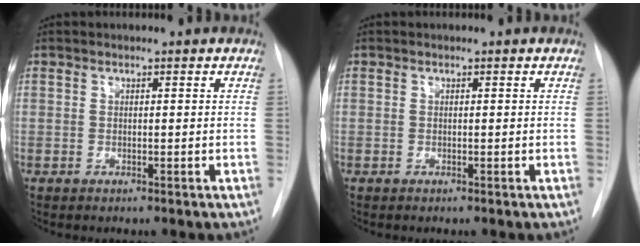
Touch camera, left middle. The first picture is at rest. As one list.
[{"total": 0.0}]